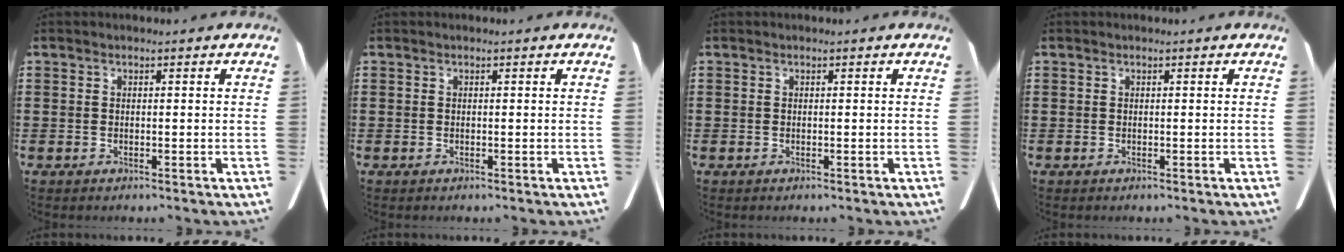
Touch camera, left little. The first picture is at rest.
{"total": 0.0}
{"total": 0.0}
{"total": 0.0}